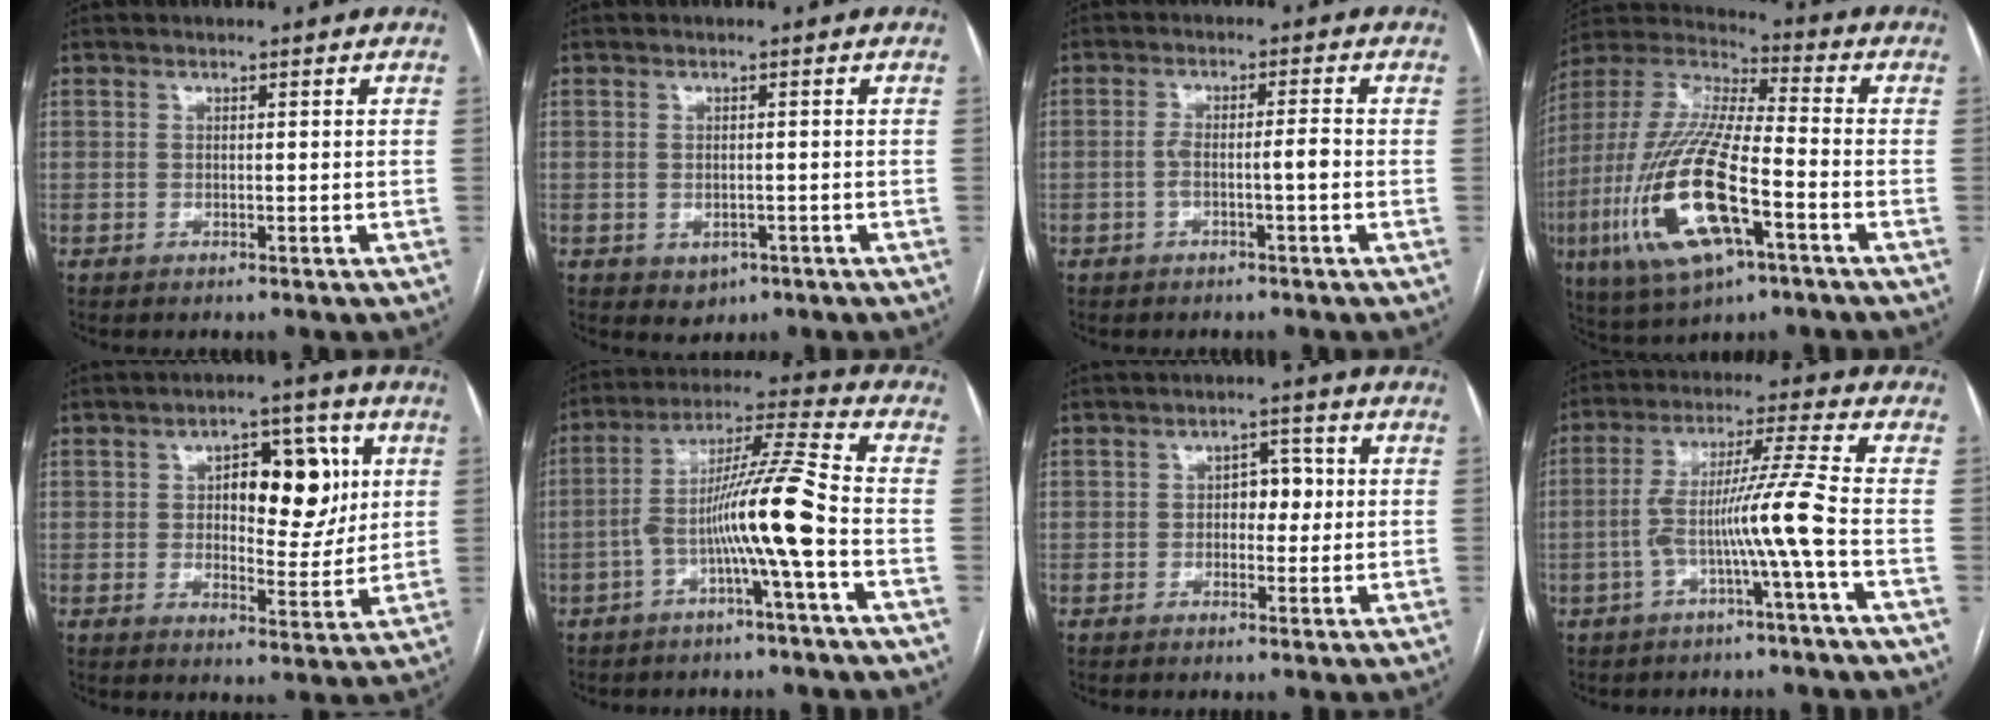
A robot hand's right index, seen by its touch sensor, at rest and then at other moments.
{"total": 2.5, "force": [-1.0, 1.9, 1.2], "torque": [-0.014, 0.001, -0.002]}
{"total": 3.4, "force": [-1.0, 0.3, 3.2], "torque": [-0.059, 0.012, -0.015]}
{"total": 20.9, "force": [-7.1, 4.9, 19.0], "torque": [-0.432, -0.027, -0.127]}
{"total": 11.1, "force": [2.8, 5.2, 9.4], "torque": [-0.124, 0.021, 0.045]}
{"total": 11.4, "force": [-3.5, -1.1, 10.8], "torque": [-0.197, 0.023, -0.067]}
{"total": 4.0, "force": [0.2, 2.4, 3.2], "torque": [-0.041, 0.014, 0.002]}
{"total": 9.1, "force": [-2.9, -1.9, 8.5], "torque": [-0.161, 0.020, -0.051]}